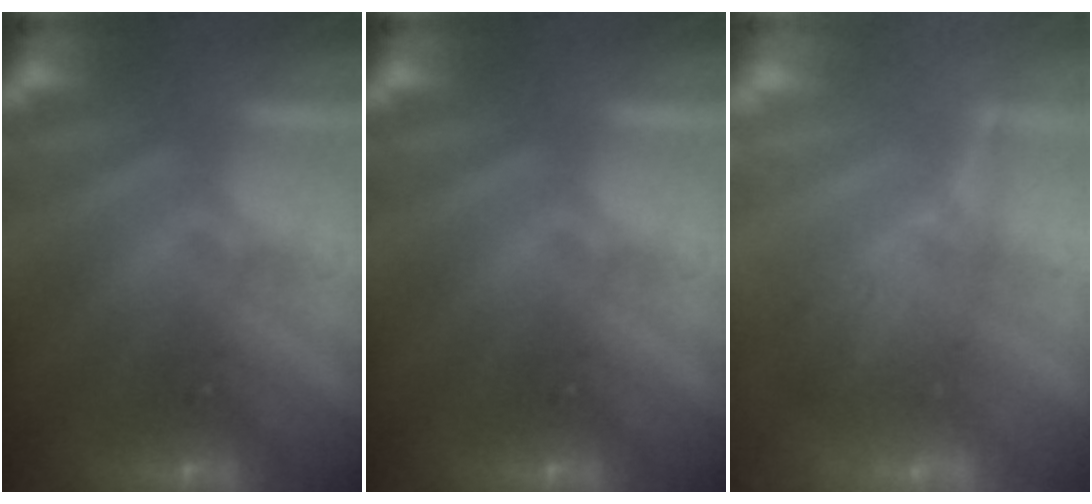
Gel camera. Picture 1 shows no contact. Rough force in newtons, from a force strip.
{"total": 0.0}
{"total": 2.3}